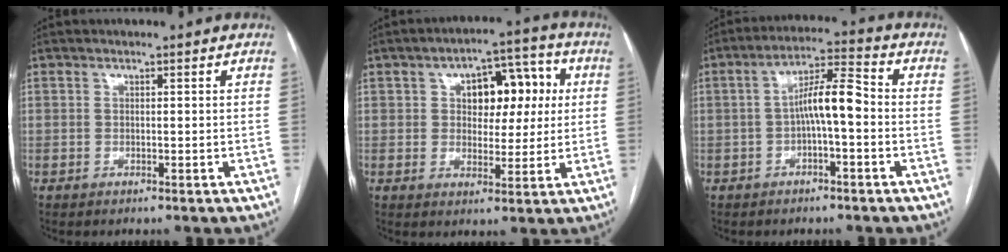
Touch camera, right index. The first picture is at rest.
{"total": 9.5, "force": [2.2, 5.5, 7.4], "torque": [-0.092, 0.034, 0.035]}
{"total": 7.2, "force": [-0.9, 1.2, 7.0], "torque": [-0.125, 0.026, -0.019]}